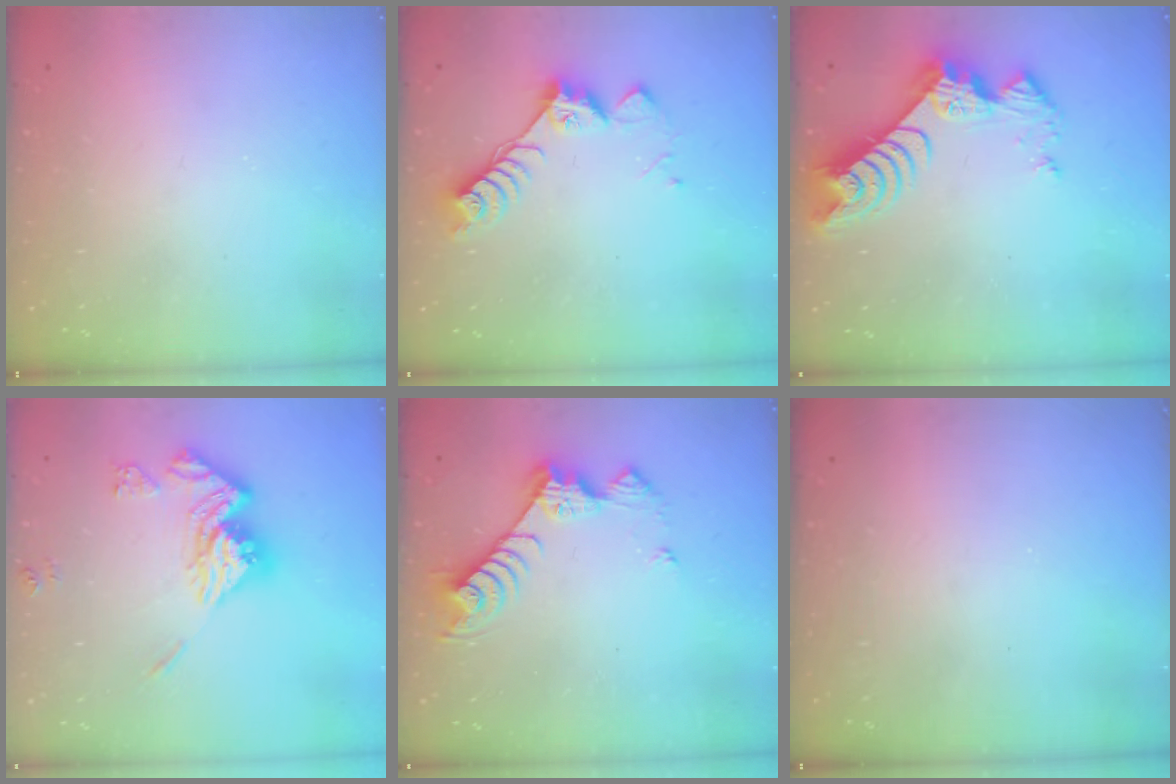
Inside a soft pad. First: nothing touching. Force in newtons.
{"total": 9.8, "press": 9.7, "slide": 1.1}
{"total": 9.5, "press": 9.5, "slide": 0.8}
{"total": 15.2, "press": 15.2, "slide": 1.5}
{"total": 9.3, "press": 9.3, "slide": 0.4}
{"total": 0.0}